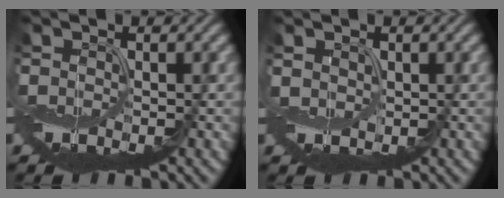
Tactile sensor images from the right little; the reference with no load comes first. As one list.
[{"total": 0.9, "force": [0.7, 0.6, -0.1], "torque": [-0.002, 0.003, 0.017]}]